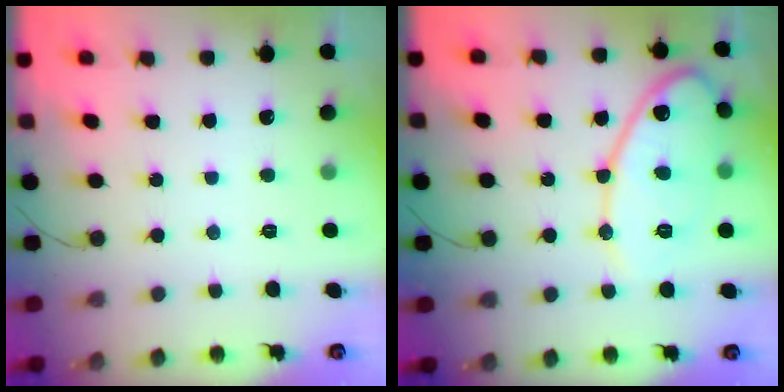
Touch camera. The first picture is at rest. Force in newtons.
{"total": 14.1, "press": 14.0, "slide": 1.3}